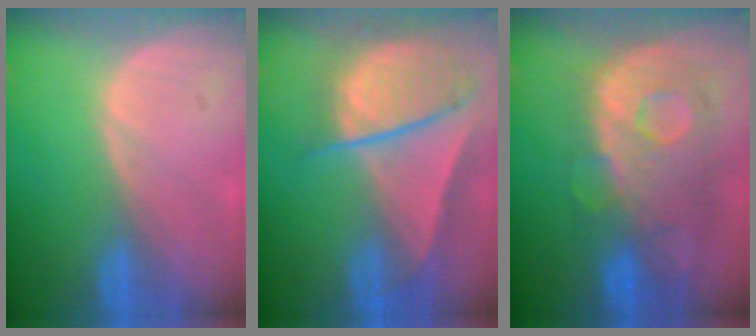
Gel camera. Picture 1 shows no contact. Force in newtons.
{"total": 9.5, "press": 8.1, "slide": 4.9}
{"total": 11.2, "press": 9.7, "slide": 5.6}